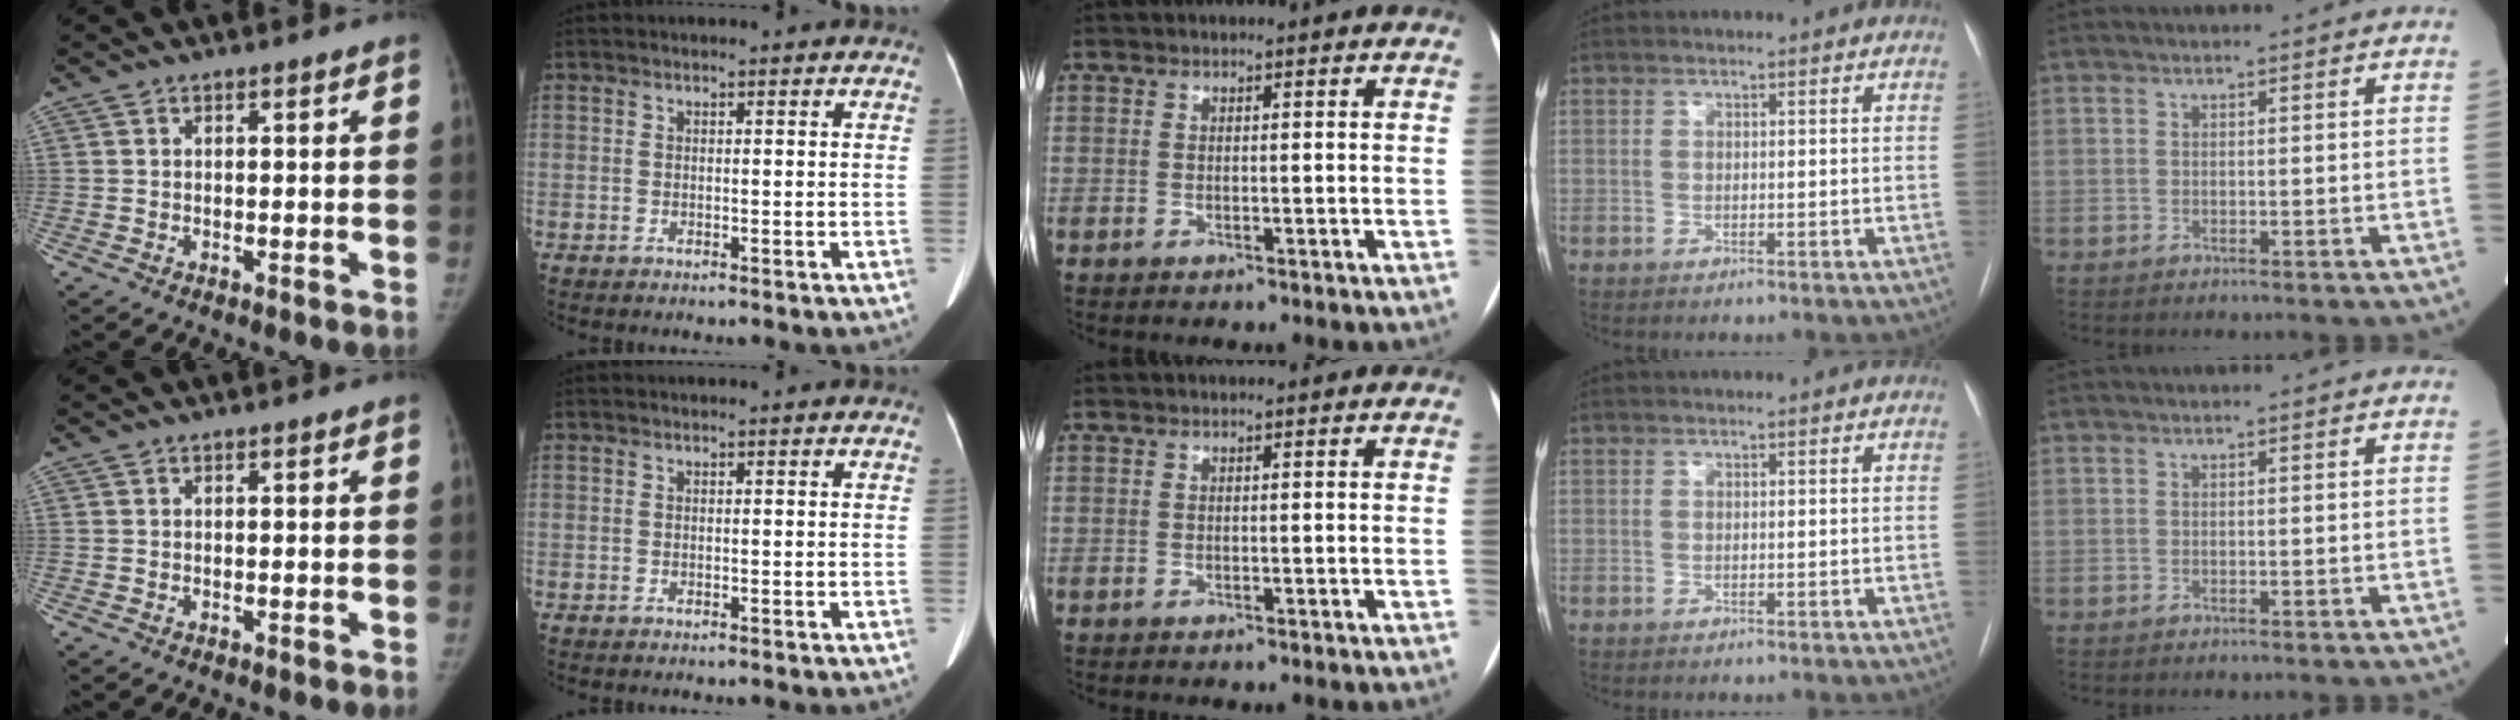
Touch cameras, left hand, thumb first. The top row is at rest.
{}